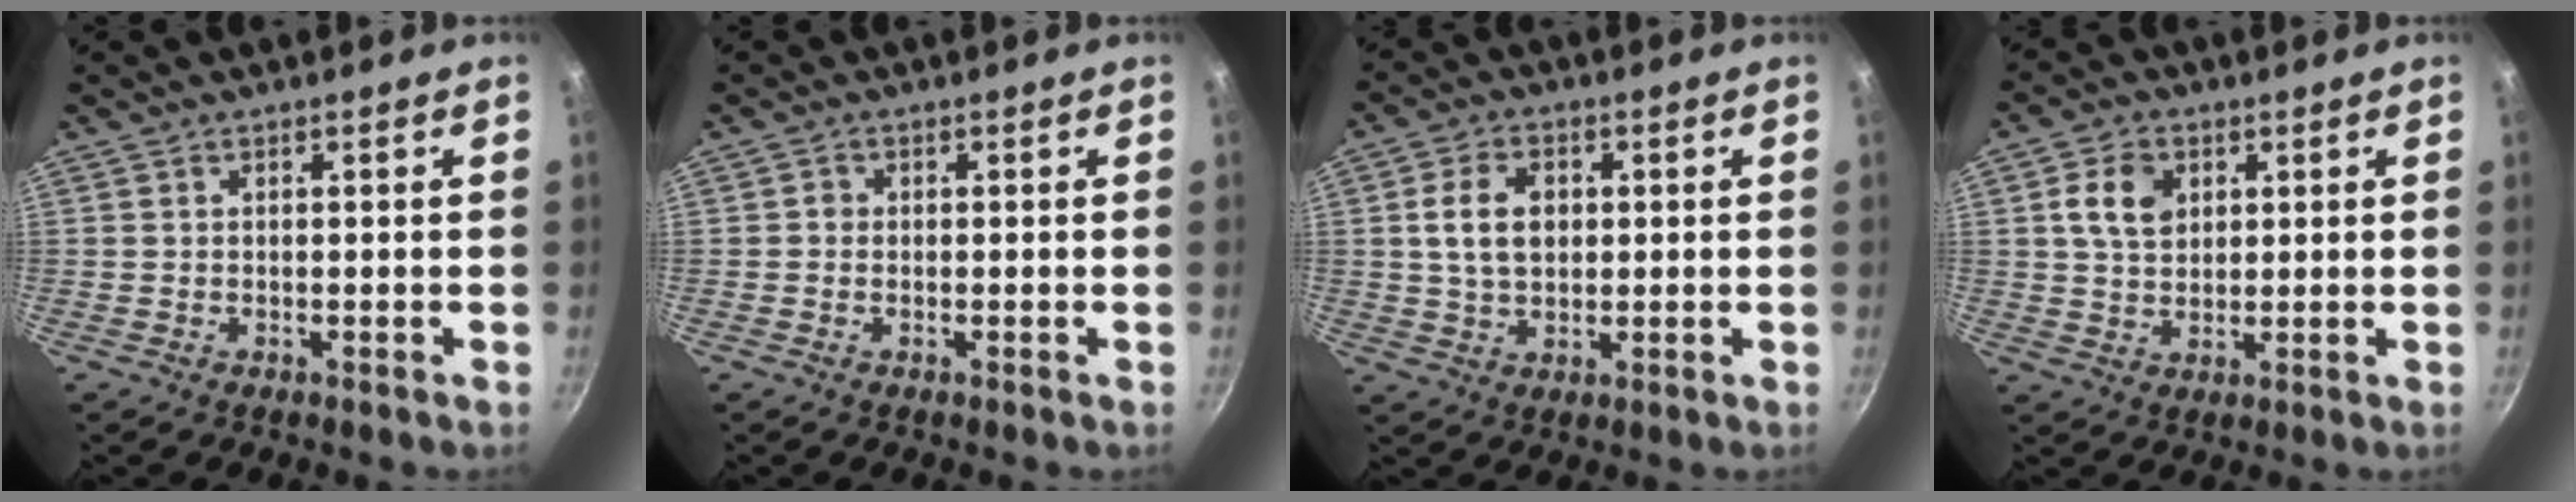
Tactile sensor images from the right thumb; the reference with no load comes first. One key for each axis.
{"total": 1.0, "fx": -0.1, "fy": 0.9, "fz": 0.3, "tx": -0.001, "ty": 0.004, "tz": -0.005}
{"total": 7.9, "fx": 1.2, "fy": 5.6, "fz": 5.5, "tx": -0.086, "ty": 0.006, "tz": 0.020}
{"total": 7.1, "fx": 2.2, "fy": 5.2, "fz": 4.3, "tx": -0.062, "ty": 0.001, "tz": 0.037}